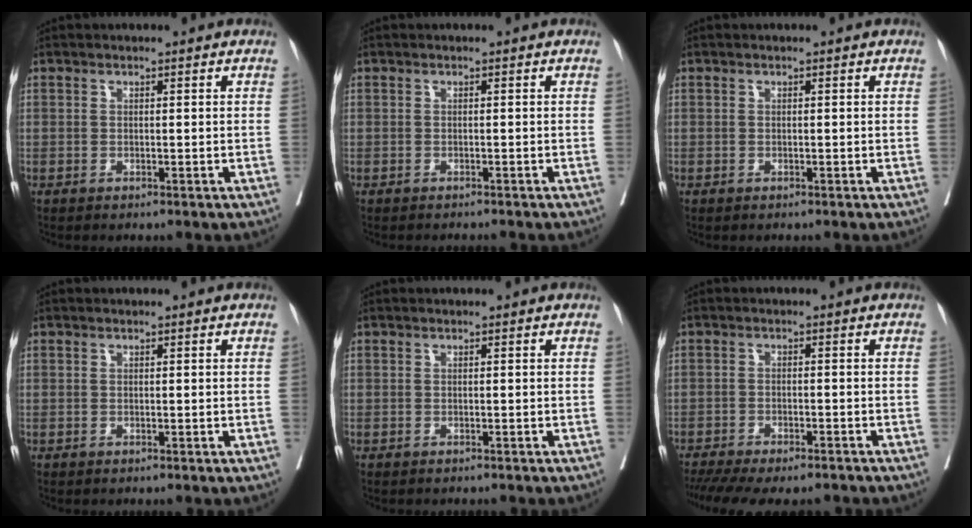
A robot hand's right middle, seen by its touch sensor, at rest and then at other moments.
{"total": 2.7, "force": [-2.6, 0.1, 0.7], "torque": [-0.008, -0.003, -0.035]}
{"total": 0.0}
{"total": 0.0}
{"total": 0.9, "force": [-0.8, 0.2, 0.3], "torque": [-0.007, -0.002, -0.013]}
{"total": 14.3, "force": [-12.2, 3.7, 6.5], "torque": [-0.138, -0.017, -0.165]}